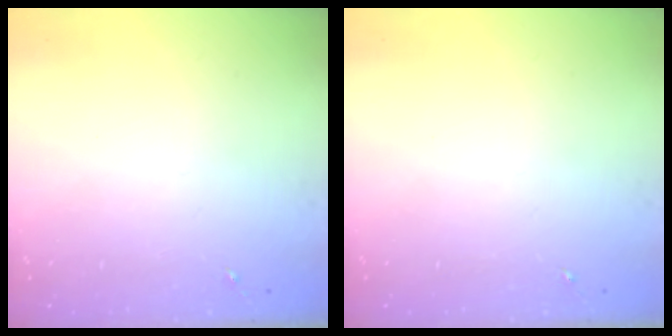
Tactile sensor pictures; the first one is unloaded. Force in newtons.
{"total": 0.0}